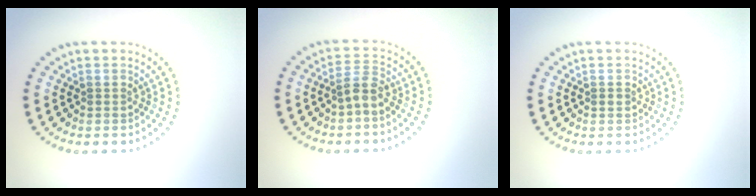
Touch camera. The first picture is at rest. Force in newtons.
{"total": 2.1, "press": 1.7, "slide": 1.2}
{"total": 0.6, "press": 0.6, "slide": 0.1}